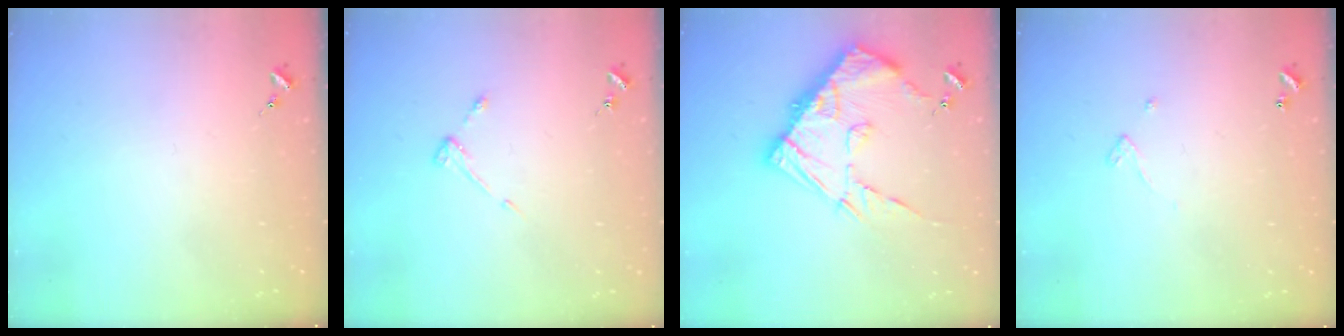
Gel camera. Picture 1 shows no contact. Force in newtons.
{"total": 3.2, "press": 3.1, "slide": 0.5}
{"total": 18.0, "press": 17.9, "slide": 1.9}
{"total": 2.6, "press": 2.6, "slide": 0.2}